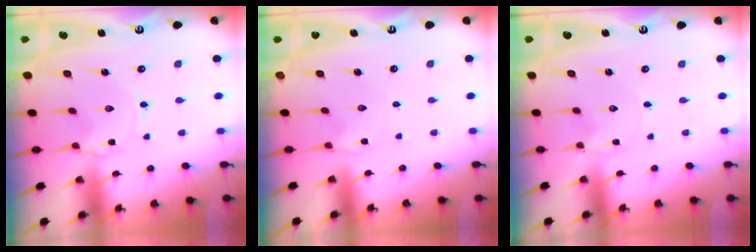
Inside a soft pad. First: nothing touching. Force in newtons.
{"total": 1.4, "press": 1.4, "slide": 0.2}
{"total": 0.0}